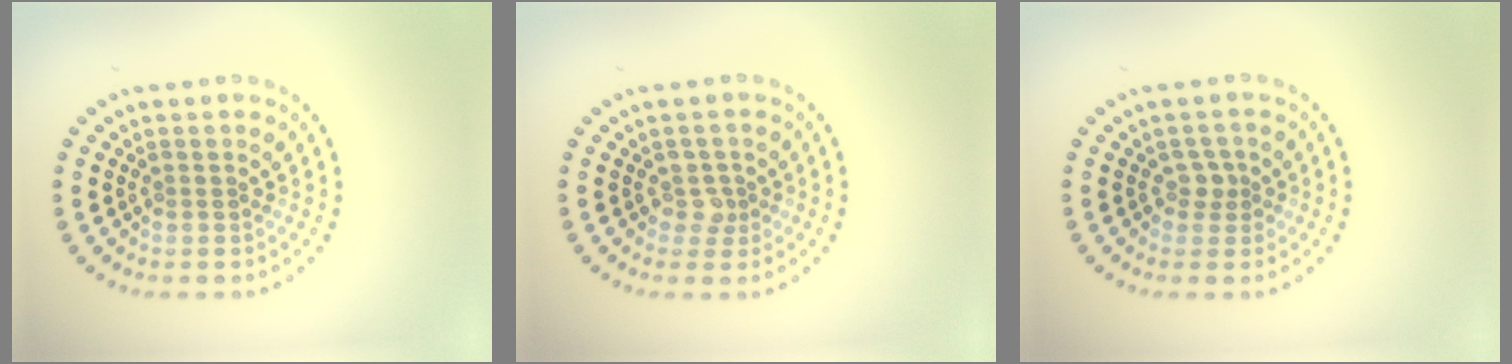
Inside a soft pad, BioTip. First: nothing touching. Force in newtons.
{"total": 1.3, "press": 1.0, "slide": 0.8}
{"total": 1.4, "press": 1.1, "slide": 0.9}